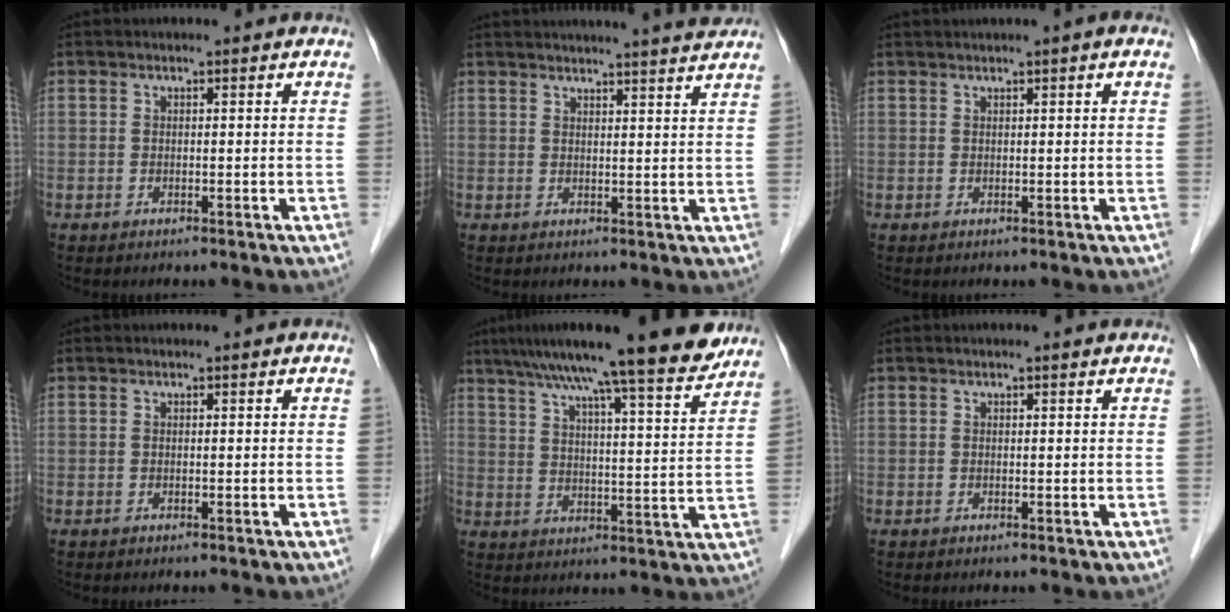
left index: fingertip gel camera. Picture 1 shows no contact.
{"total": 12.9, "force": [12.0, -0.8, 4.6], "torque": [-0.070, -0.008, 0.140]}
{"total": 1.9, "force": [1.3, -0.3, 1.4], "torque": [-0.026, 0.010, 0.024]}
{"total": 0.0}
{"total": 19.3, "force": [15.8, 0.7, 11.0], "torque": [-0.172, 0.015, 0.223]}
{"total": 0.7, "force": [0.6, 0.0, 0.4], "torque": [-0.013, 0.007, 0.012]}